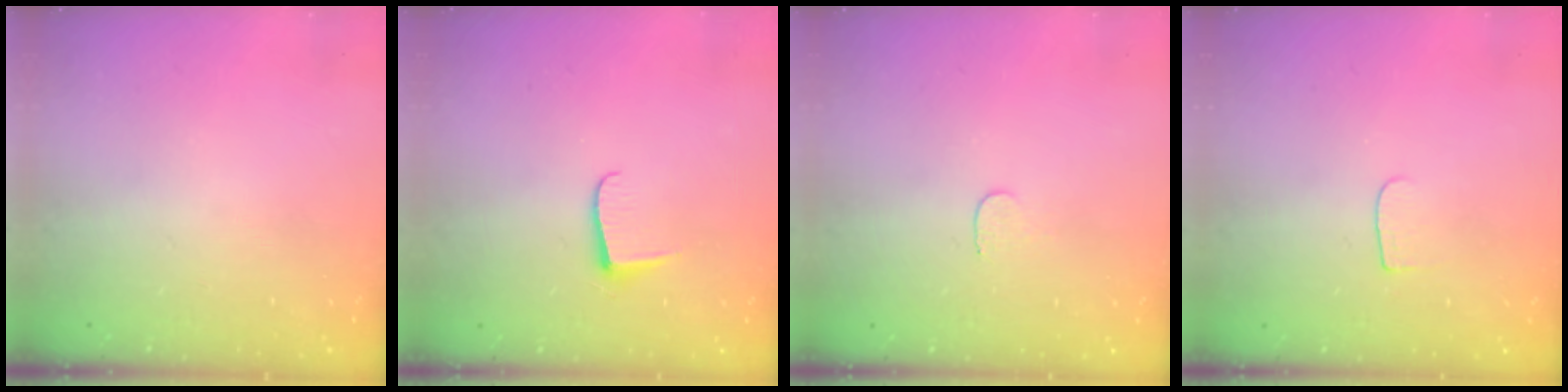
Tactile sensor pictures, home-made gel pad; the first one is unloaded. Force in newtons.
{"total": 5.6, "press": 5.6, "slide": 0.7}
{"total": 3.1, "press": 3.1, "slide": 0.3}
{"total": 4.3, "press": 4.3, "slide": 0.5}